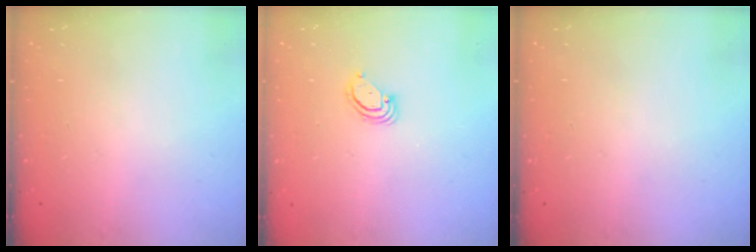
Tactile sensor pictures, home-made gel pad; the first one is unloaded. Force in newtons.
{"total": 2.8, "press": 2.8, "slide": 0.3}
{"total": 0.0}